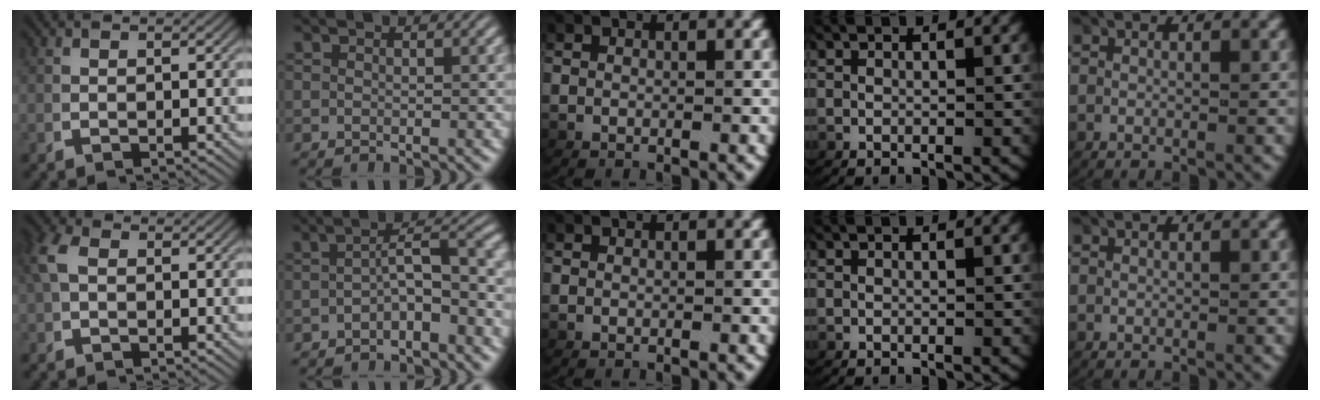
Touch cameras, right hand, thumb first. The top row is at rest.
{"thumb": {"total": 2.0, "force": [0.5, 1.4, 1.4], "torque": [-0.039, -0.004, 0.012]}, "index": {"total": 2.8, "force": [-1.2, -0.2, 2.5], "torque": [-0.028, -0.004, -0.014]}}